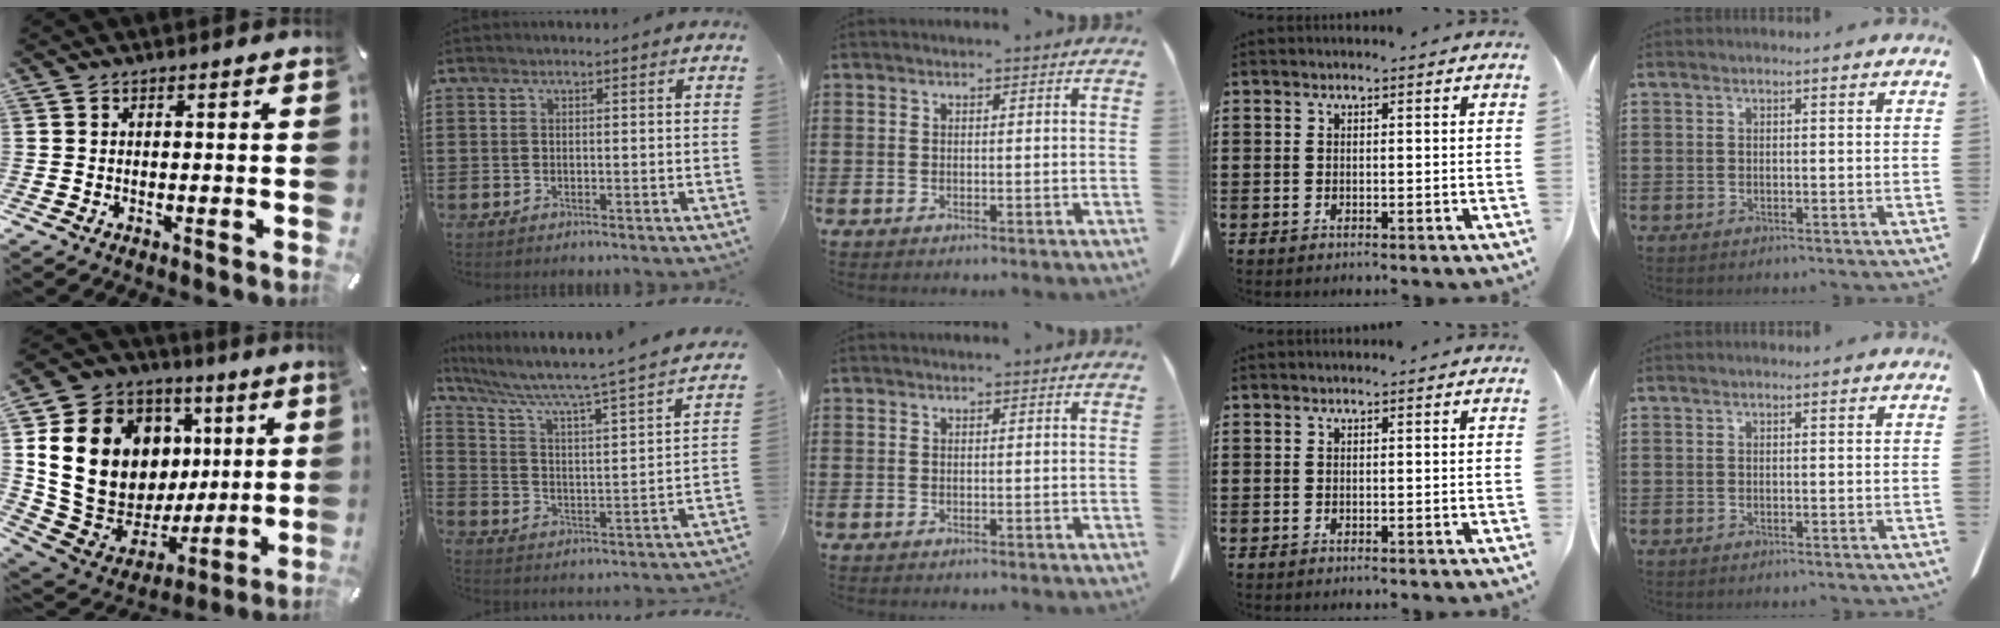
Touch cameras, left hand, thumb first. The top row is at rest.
{"thumb": {"total": 22.0, "force": [5.1, 17.0, 13.1], "torque": [-0.247, -0.036, 0.122]}, "index": {"total": 4.9, "force": [4.1, 0.0, 2.7], "torque": [-0.074, -0.046, 0.057]}}